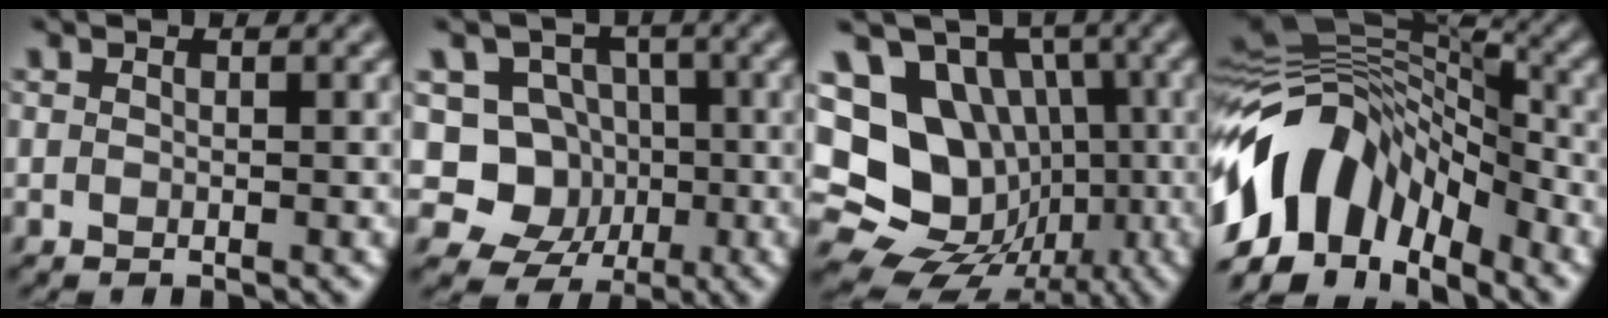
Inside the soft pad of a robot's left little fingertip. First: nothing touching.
{"total": 6.8, "force": [-0.7, 6.4, 2.2], "torque": [-0.023, 0.012, -0.045]}
{"total": 16.5, "force": [-1.1, 14.3, 8.1], "torque": [-0.180, 0.027, -0.019]}
{"total": 12.4, "force": [-6.1, 7.2, 8.0], "torque": [-0.144, 0.022, -0.122]}